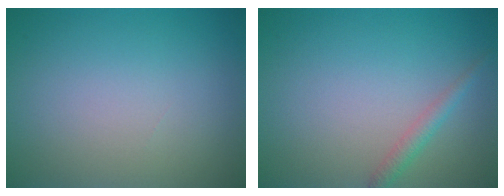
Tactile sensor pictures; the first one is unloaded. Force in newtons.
{"total": 1.5, "press": 1.5, "slide": 0.1}